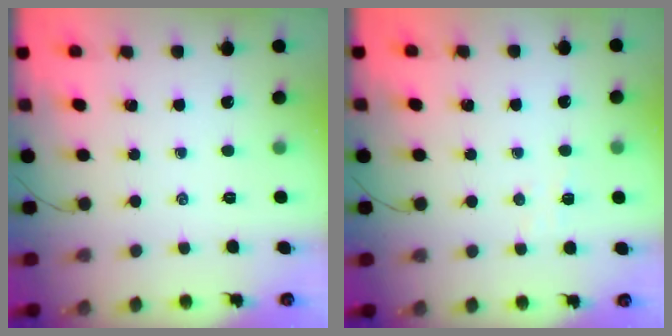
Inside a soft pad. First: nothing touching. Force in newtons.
{"total": 2.9, "press": 2.8, "slide": 0.7}